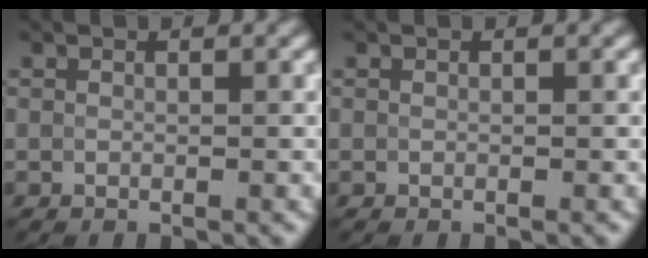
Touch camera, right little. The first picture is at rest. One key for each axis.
{"total": 0.0}